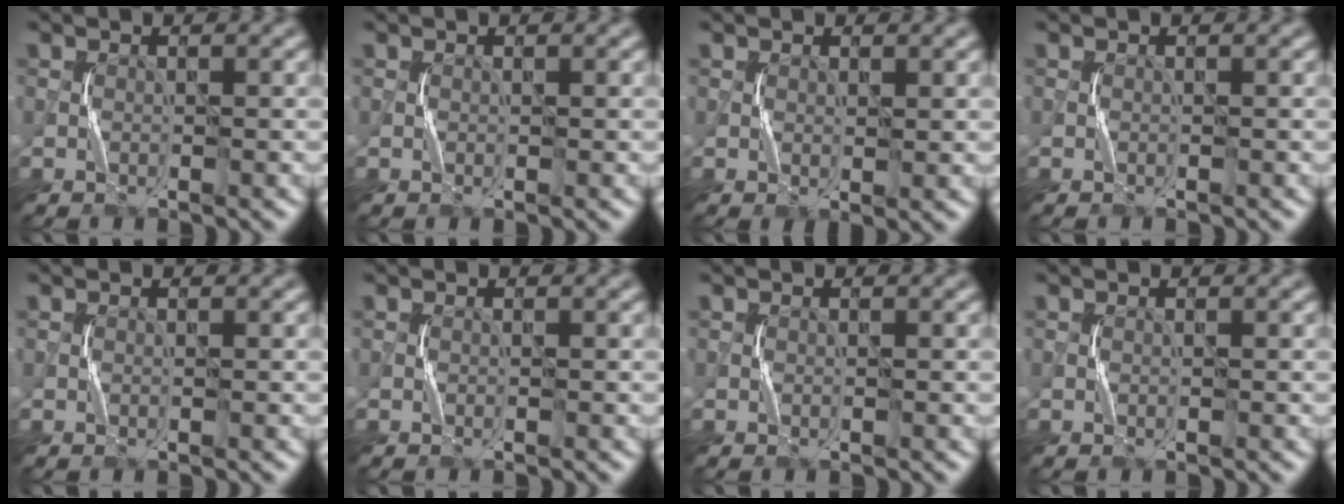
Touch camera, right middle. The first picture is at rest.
{"total": 0.0}
{"total": 0.7, "force": [0.5, 0.2, 0.4], "torque": [-0.011, -0.005, 0.015]}
{"total": 0.0}
{"total": 0.0}
{"total": 0.0}
{"total": 0.0}
{"total": 0.0}